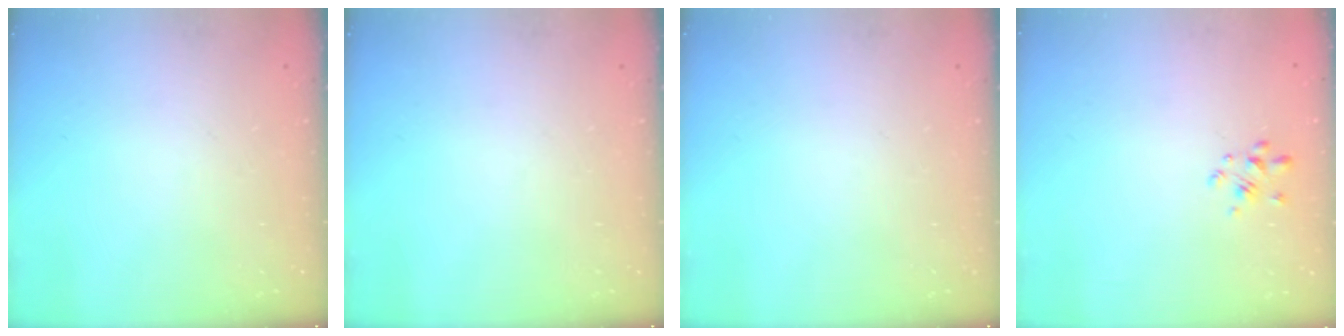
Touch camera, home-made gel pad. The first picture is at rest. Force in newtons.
{"total": 0.0}
{"total": 0.0}
{"total": 2.3, "press": 2.1, "slide": 0.8}